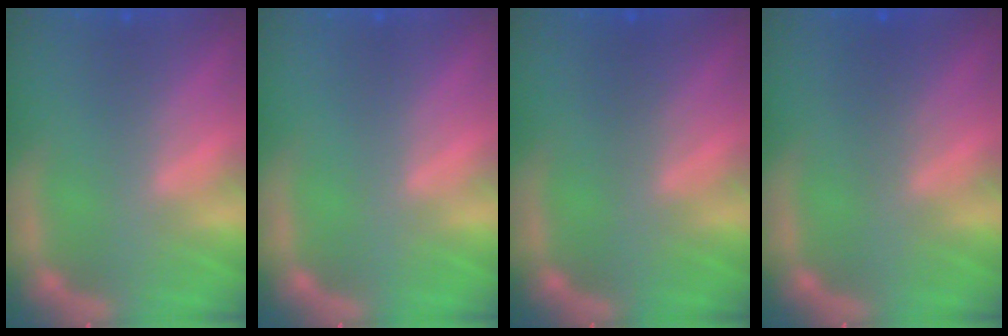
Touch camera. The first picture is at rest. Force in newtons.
{"total": 0.0}
{"total": 1.5}
{"total": 2.0}